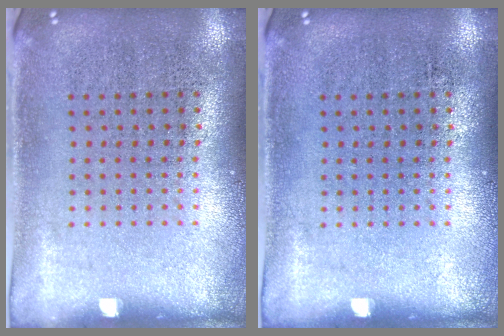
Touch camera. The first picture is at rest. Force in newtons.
{"total": 0.0}